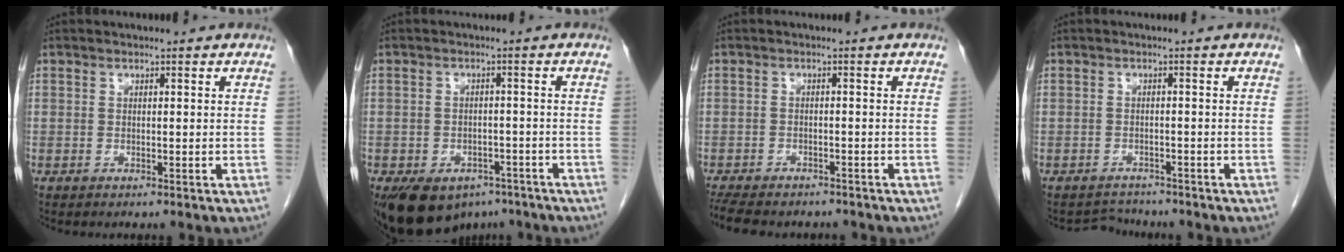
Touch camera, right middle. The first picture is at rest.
{"total": 10.0, "force": [-6.7, 6.2, 4.1], "torque": [-0.068, 0.010, -0.096]}
{"total": 11.2, "force": [-9.5, 3.9, 4.4], "torque": [-0.097, -0.006, -0.129]}
{"total": 2.6, "force": [-2.3, 0.7, -0.9], "torque": [0.013, -0.005, -0.038]}